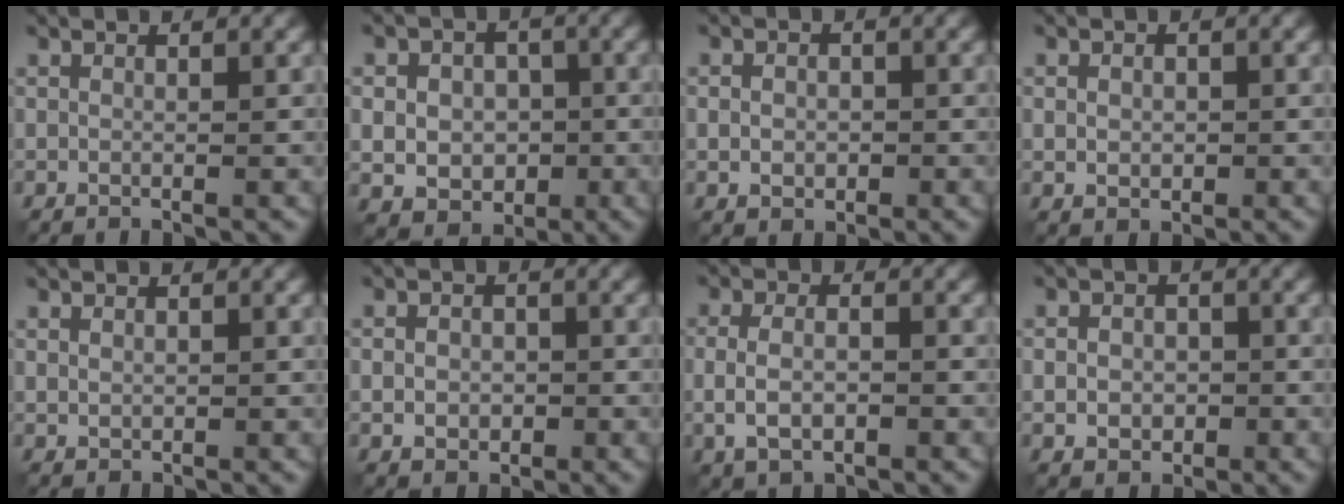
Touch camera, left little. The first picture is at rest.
{"total": 5.9, "force": [-0.5, 4.8, 3.5], "torque": [-0.043, -0.002, -0.015]}
{"total": 2.1, "force": [-0.4, 1.6, 1.3], "torque": [-0.022, -0.002, -0.009]}
{"total": 1.6, "force": [-0.1, 1.2, 1.0], "torque": [-0.018, -0.002, -0.001]}
{"total": 0.7, "force": [0.1, 0.6, 0.4], "torque": [-0.008, -0.002, 0.005]}
{"total": 2.6, "force": [-0.5, 2.0, 1.6], "torque": [-0.027, -0.003, -0.013]}
{"total": 3.8, "force": [-0.9, 2.2, 3.0], "torque": [-0.064, -0.002, -0.016]}
{"total": 3.1, "force": [-0.6, 2.4, 1.8], "torque": [-0.029, -0.005, -0.012]}